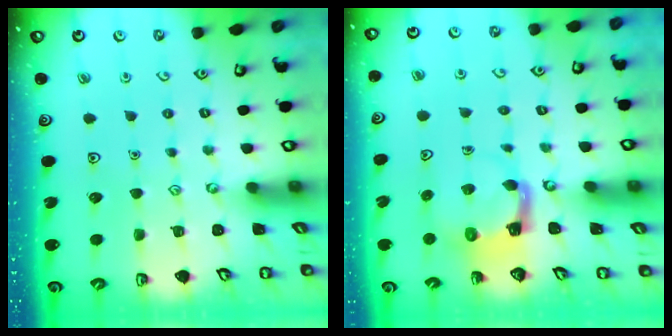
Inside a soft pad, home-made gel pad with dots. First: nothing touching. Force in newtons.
{"total": 3.9, "press": 3.9, "slide": 0.7}